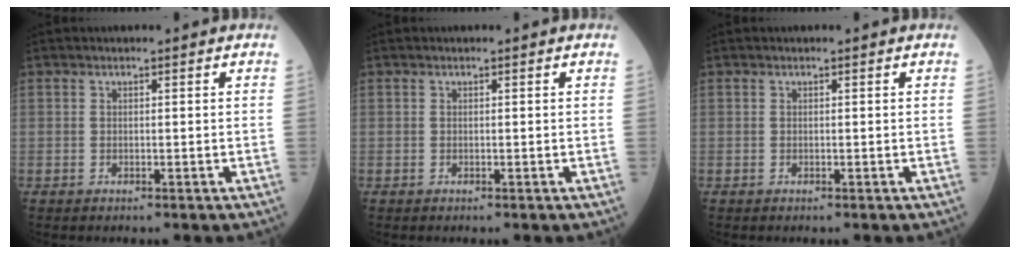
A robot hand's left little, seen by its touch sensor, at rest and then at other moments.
{"total": 0.0}
{"total": 0.0}